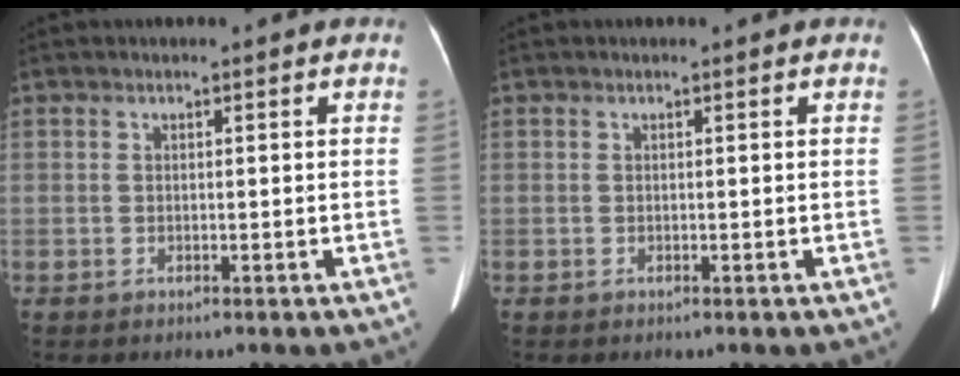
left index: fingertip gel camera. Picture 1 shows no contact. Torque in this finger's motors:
{"motor_torque": [0.00, 0.00, 0.00, 0.00]}